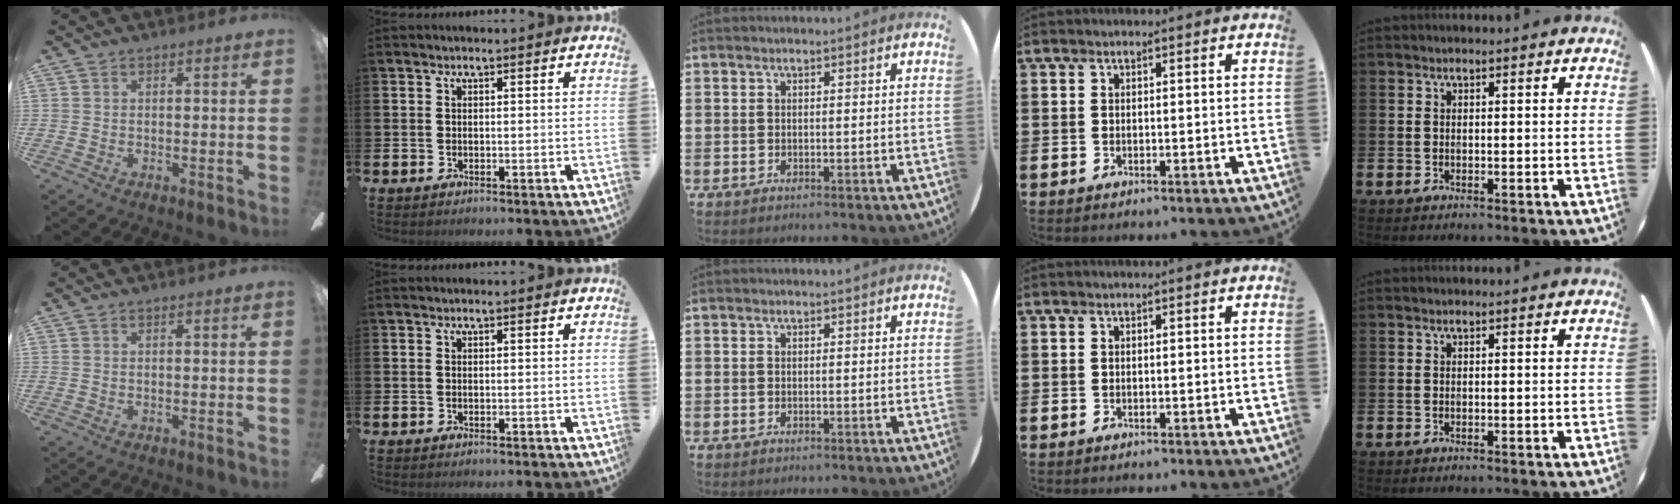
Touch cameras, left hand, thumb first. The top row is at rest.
{}